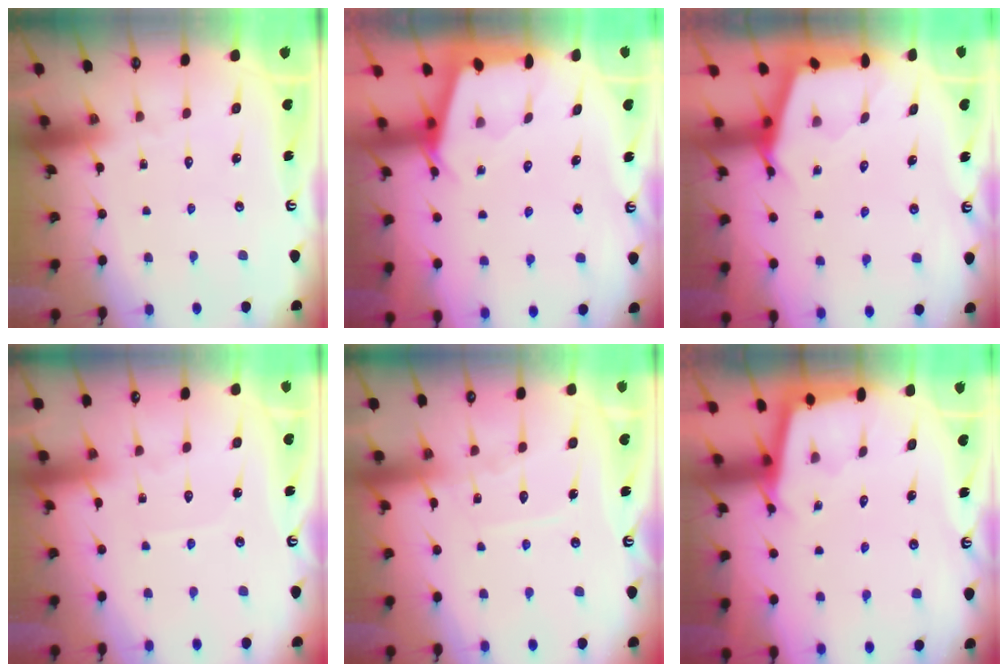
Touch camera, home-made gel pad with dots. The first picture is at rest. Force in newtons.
{"total": 2.4, "press": 2.4, "slide": 0.2}
{"total": 2.7, "press": 2.7, "slide": 0.3}
{"total": 3.0, "press": 2.9, "slide": 0.4}
{"total": 7.7, "press": 7.6, "slide": 0.8}
{"total": 2.6, "press": 2.6, "slide": 0.2}